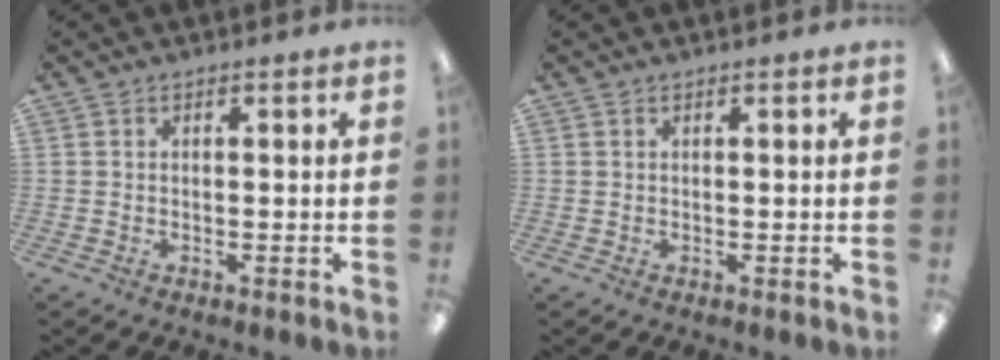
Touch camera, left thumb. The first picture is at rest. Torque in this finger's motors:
{"motor_torque": [0.00, 0.00, -0.10, 0.10, 0.00]}